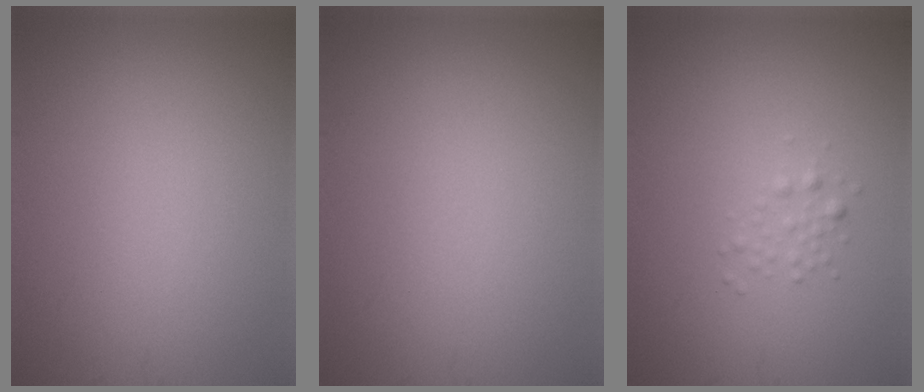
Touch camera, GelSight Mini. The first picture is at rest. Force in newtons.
{"total": 0.0}
{"total": 1.1, "press": 1.1, "slide": 0.0}